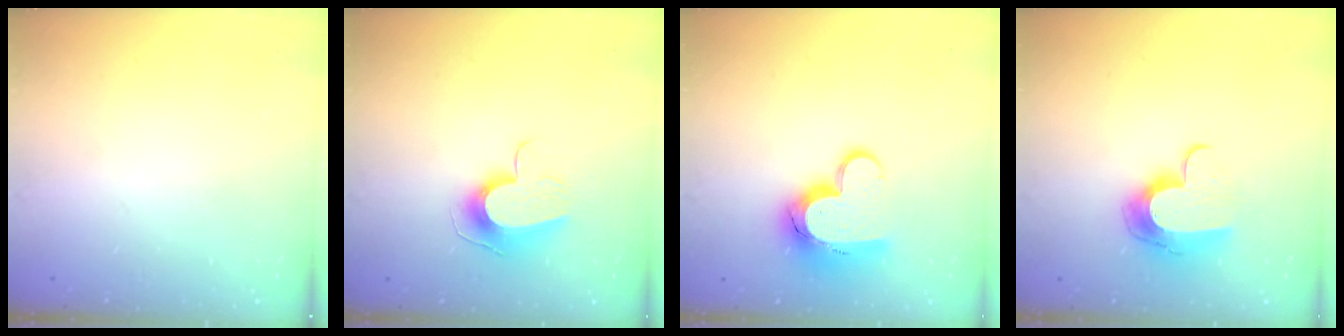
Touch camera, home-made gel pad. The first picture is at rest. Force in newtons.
{"total": 11.2, "press": 11.1, "slide": 0.5}
{"total": 13.6, "press": 13.5, "slide": 1.3}
{"total": 11.3, "press": 11.3, "slide": 0.2}